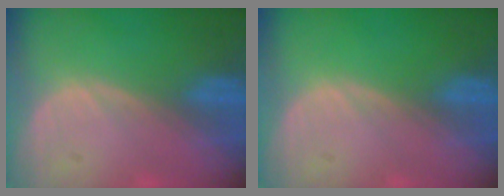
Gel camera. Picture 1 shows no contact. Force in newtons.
{"total": 0.0}